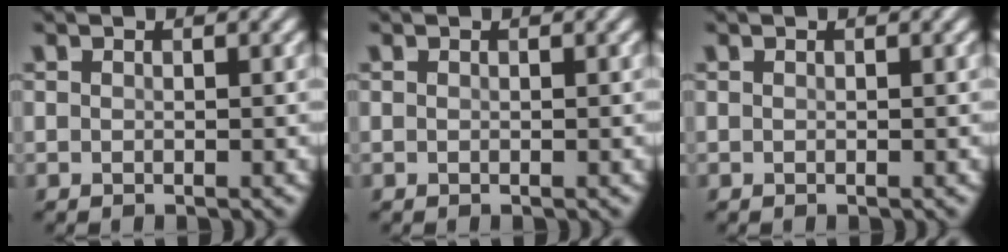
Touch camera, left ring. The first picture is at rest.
{"total": 0.0}
{"total": 0.0}